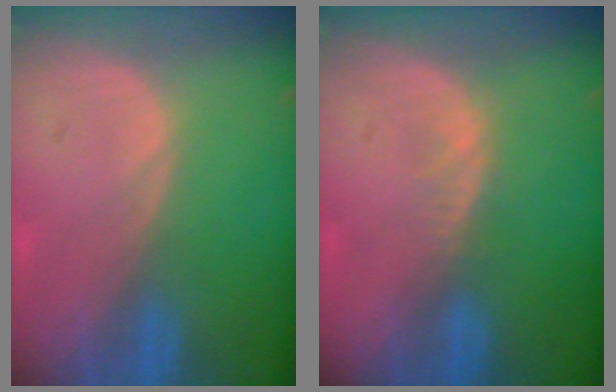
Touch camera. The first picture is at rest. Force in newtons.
{"total": 1.5, "press": 1.5, "slide": 0.2}